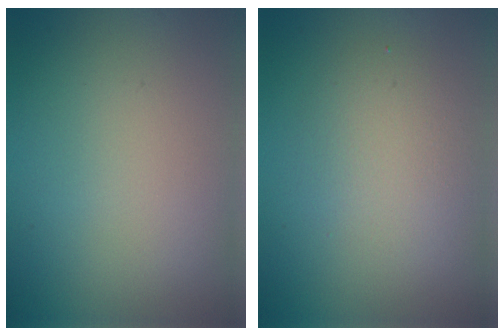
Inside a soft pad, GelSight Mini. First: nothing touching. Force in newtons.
{"total": 2.8, "press": 2.8, "slide": 0.1}